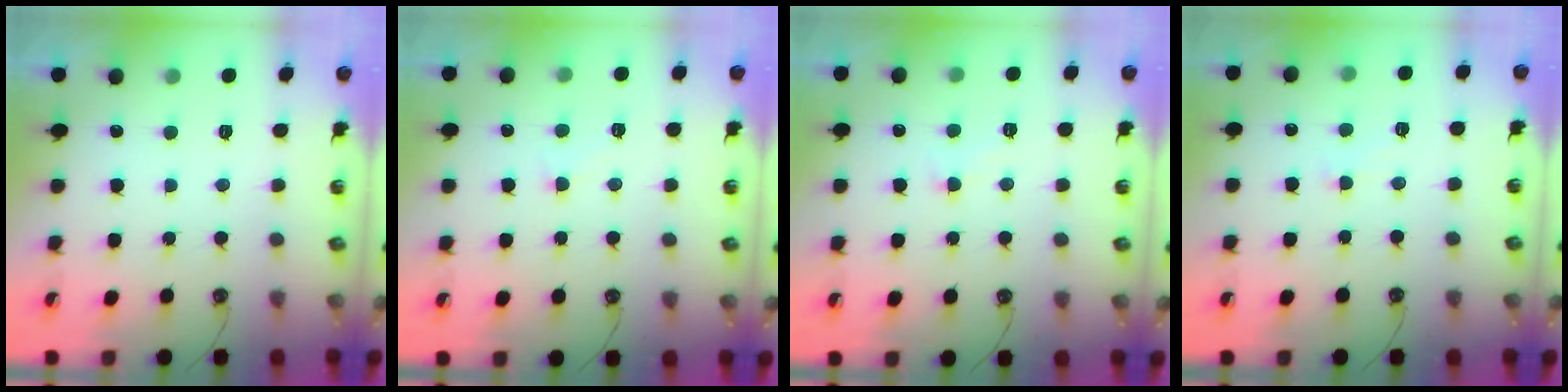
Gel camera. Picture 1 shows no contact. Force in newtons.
{"total": 1.5, "press": 1.4, "slide": 0.6}
{"total": 1.4, "press": 1.3, "slide": 0.6}
{"total": 1.2, "press": 0.9, "slide": 0.7}